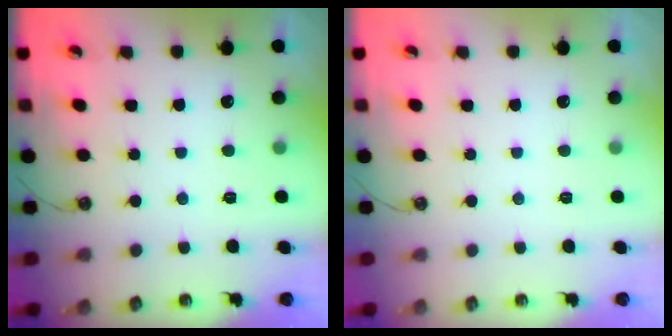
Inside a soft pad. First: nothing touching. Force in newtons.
{"total": 0.0}